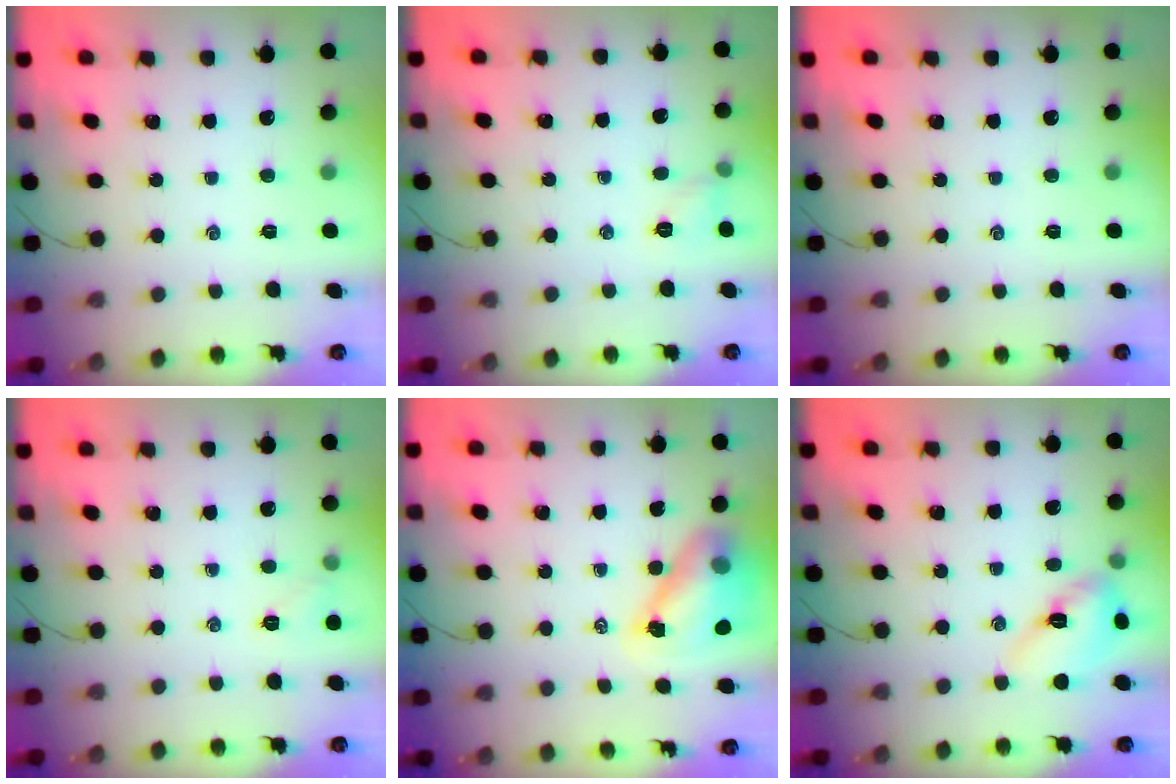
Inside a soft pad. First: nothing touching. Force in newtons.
{"total": 4.9, "press": 4.7, "slide": 1.4}
{"total": 0.0}
{"total": 4.7, "press": 4.5, "slide": 1.1}
{"total": 11.5, "press": 10.9, "slide": 3.5}
{"total": 10.5, "press": 10.4, "slide": 1.1}